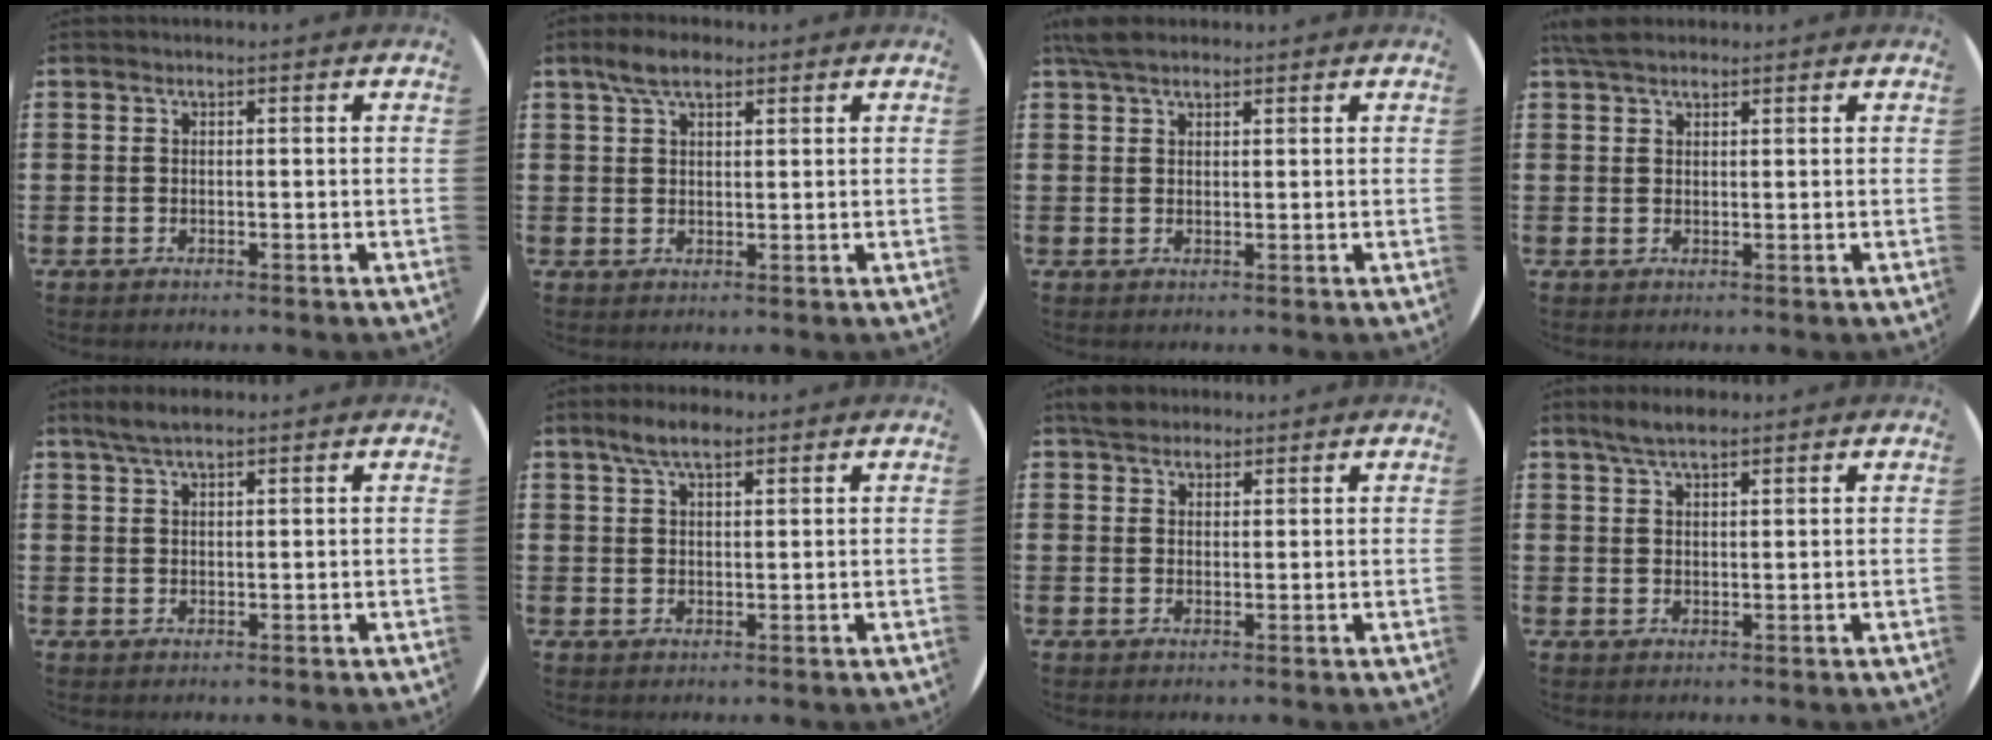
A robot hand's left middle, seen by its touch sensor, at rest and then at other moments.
{"total": 4.5, "force": [3.2, 2.0, 2.5], "torque": [-0.045, 0.006, 0.056]}
{"total": 3.1, "force": [2.5, 1.2, 1.5], "torque": [-0.034, 0.009, 0.046]}
{"total": 2.7, "force": [2.3, 1.0, 1.2], "torque": [-0.027, 0.008, 0.043]}
{"total": 2.8, "force": [2.2, 0.6, 1.7], "torque": [-0.035, 0.006, 0.040]}
{"total": 4.4, "force": [3.2, 1.5, 2.6], "torque": [-0.048, 0.006, 0.055]}
{"total": 2.5, "force": [2.2, 1.1, 0.3], "torque": [-0.002, 0.006, 0.042]}
{"total": 3.4, "force": [2.8, 0.8, 1.7], "torque": [-0.030, 0.000, 0.048]}